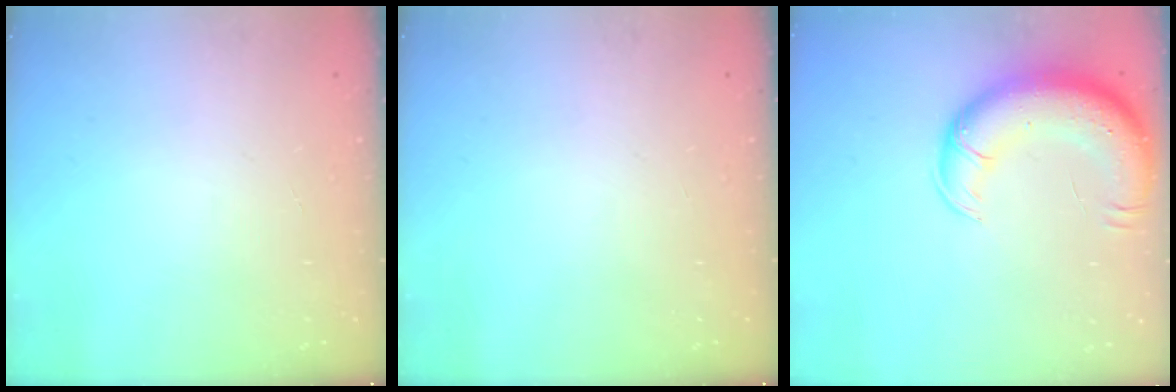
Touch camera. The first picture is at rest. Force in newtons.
{"total": 0.0}
{"total": 15.7, "press": 15.3, "slide": 3.9}